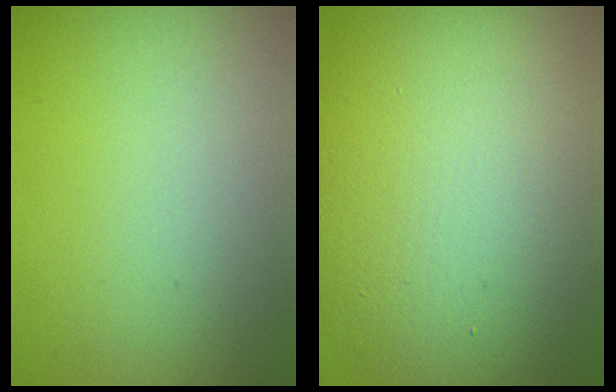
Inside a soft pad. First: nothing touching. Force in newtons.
{"total": 14.7, "press": 14.7, "slide": 1.4}